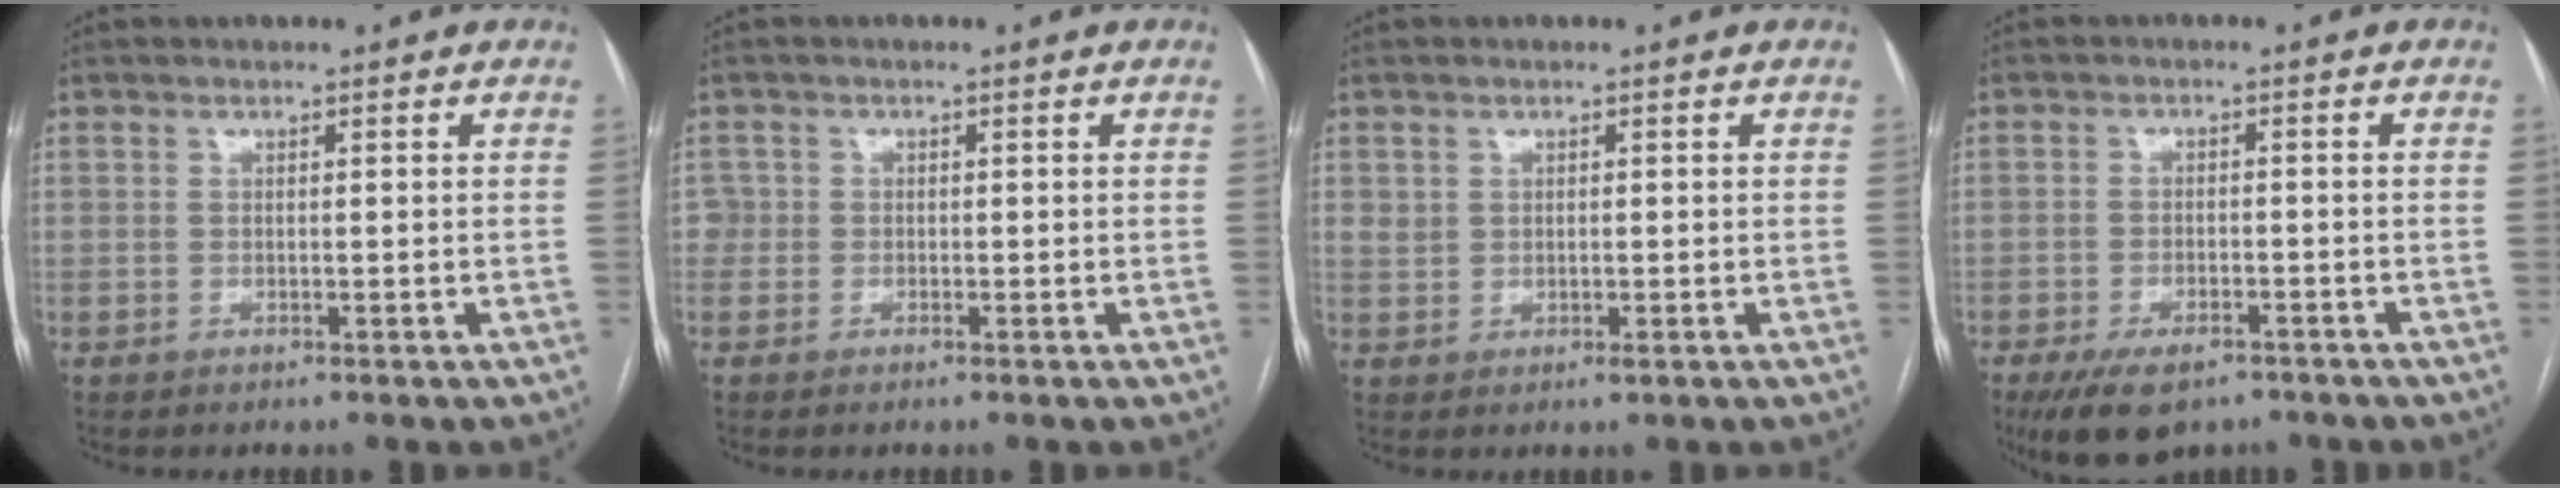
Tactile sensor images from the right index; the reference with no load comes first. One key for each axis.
{"total": 1.7, "fx": -0.3, "fy": 1.7, "fz": 0.0, "tx": 0.014, "ty": 0.007, "tz": -0.011}
{"total": 1.9, "fx": 0.5, "fy": 1.5, "fz": 1.1, "tx": -0.025, "ty": 0.001, "tz": 0.013}
{"total": 8.1, "fx": -5.8, "fy": 3.6, "fz": 4.4, "tx": -0.075, "ty": -0.006, "tz": -0.093}